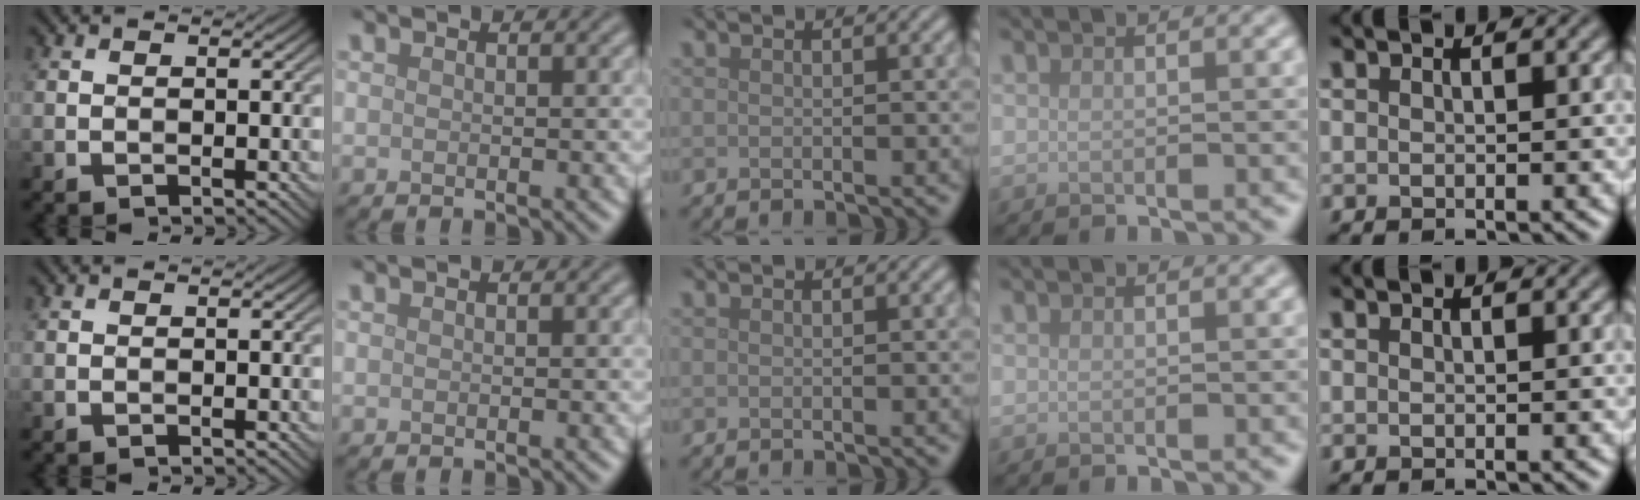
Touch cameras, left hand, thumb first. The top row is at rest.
{}